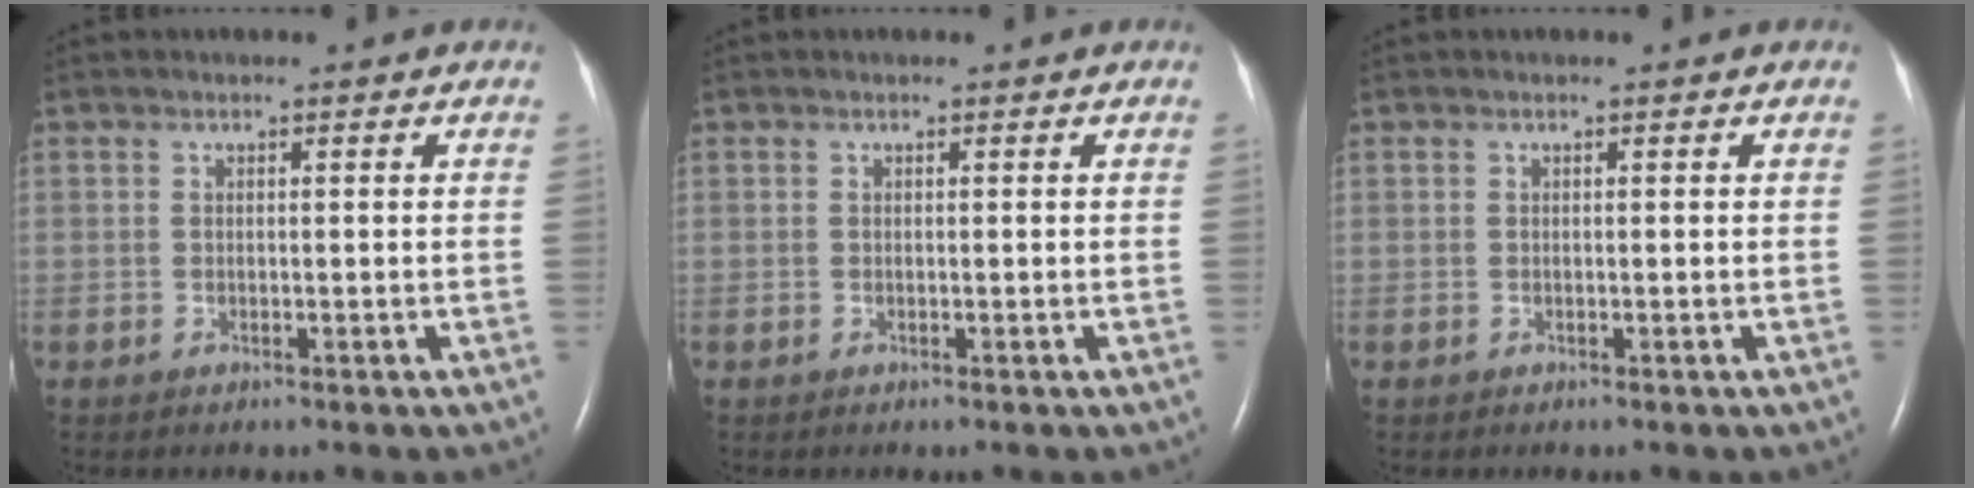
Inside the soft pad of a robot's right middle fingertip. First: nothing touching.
{"total": 0.0}
{"total": 0.0}